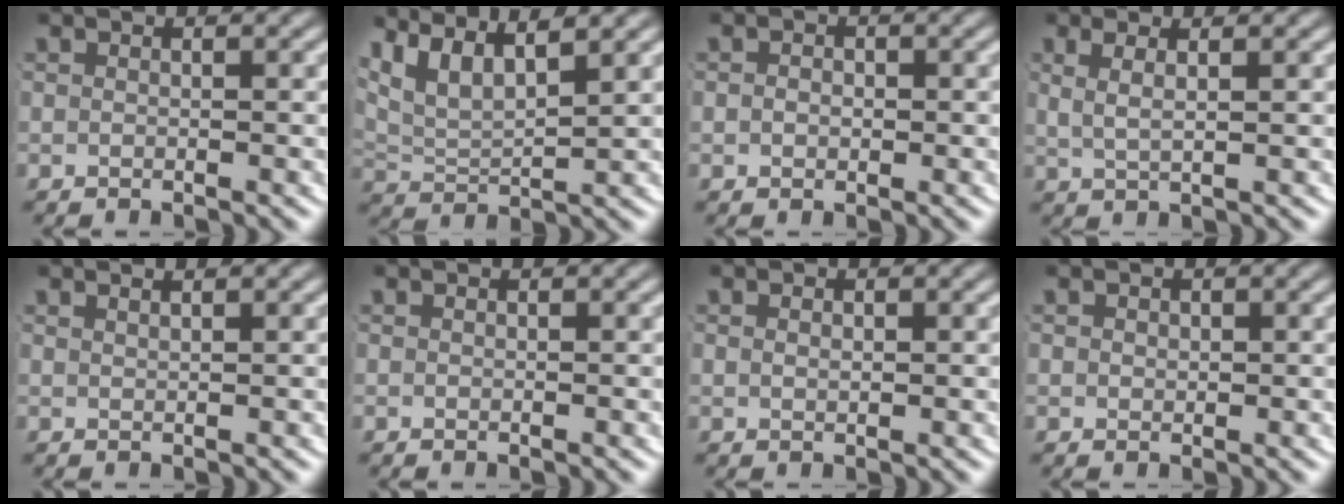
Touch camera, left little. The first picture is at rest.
{"total": 6.7, "force": [2.4, 5.0, 3.7], "torque": [-0.102, -0.008, 0.036]}
{"total": 1.0, "force": [-0.1, 0.8, 0.6], "torque": [-0.016, -0.010, 0.001]}
{"total": 2.4, "force": [1.1, 0.8, 2.0], "torque": [-0.040, -0.002, 0.025]}
{"total": 0.9, "force": [0.7, -0.5, 0.2], "torque": [-0.001, -0.004, 0.017]}
{"total": 0.0}
{"total": 0.5, "force": [0.1, 0.2, 0.5], "torque": [-0.009, -0.009, 0.009]}
{"total": 0.7, "force": [0.2, 0.6, 0.3], "torque": [-0.007, -0.005, 0.007]}